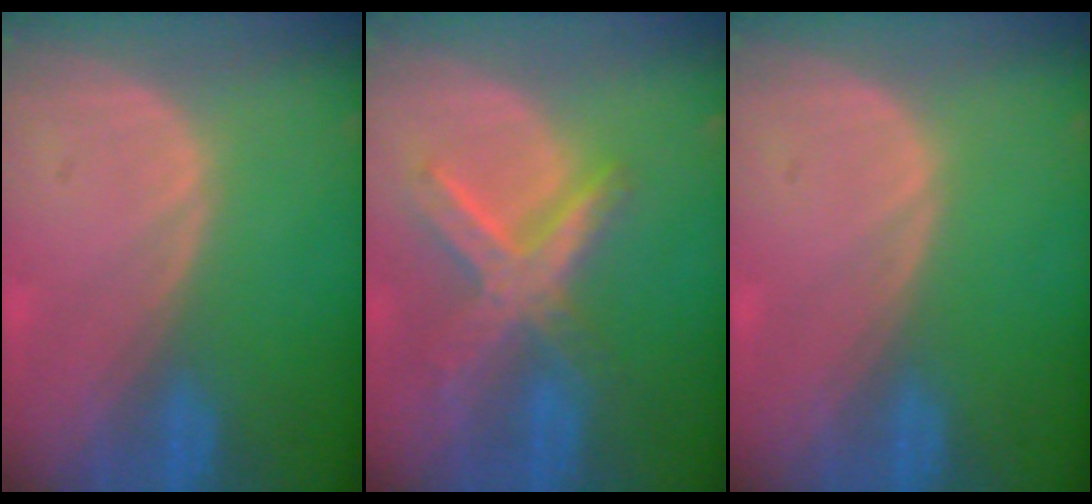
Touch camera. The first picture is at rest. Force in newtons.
{"total": 8.1, "press": 7.0, "slide": 4.1}
{"total": 0.0}